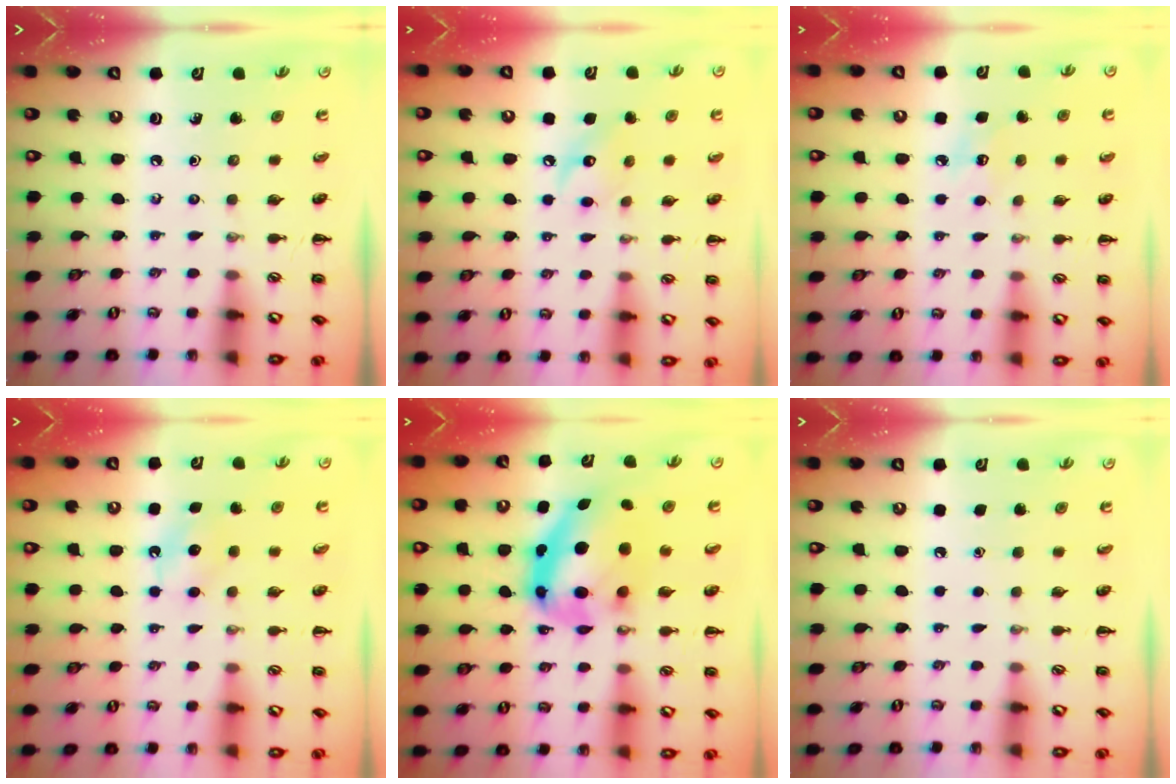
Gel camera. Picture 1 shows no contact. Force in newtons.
{"total": 8.2, "press": 8.2, "slide": 0.5}
{"total": 6.4, "press": 6.1, "slide": 1.8}
{"total": 6.7, "press": 6.5, "slide": 1.6}
{"total": 12.8, "press": 12.4, "slide": 3.1}
{"total": 1.9, "press": 1.9, "slide": 0.2}